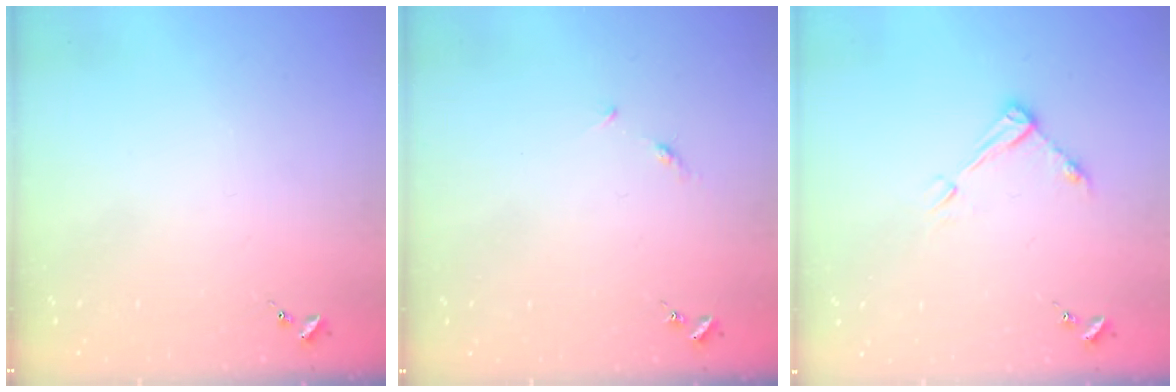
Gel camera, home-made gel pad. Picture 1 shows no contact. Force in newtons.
{"total": 3.9, "press": 3.8, "slide": 0.5}
{"total": 6.5, "press": 6.4, "slide": 0.5}